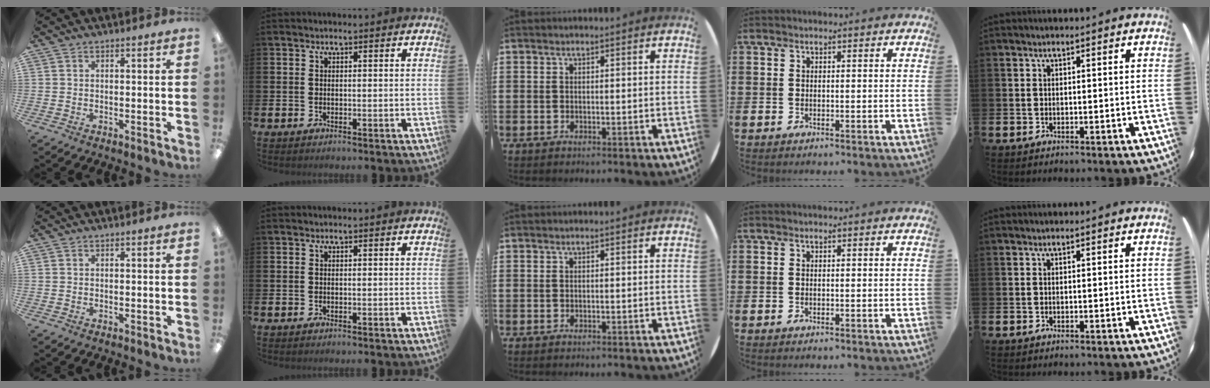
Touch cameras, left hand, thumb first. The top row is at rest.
{}